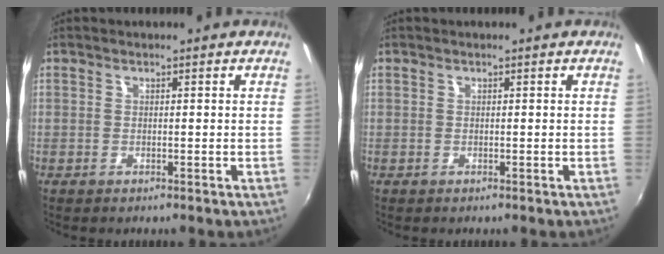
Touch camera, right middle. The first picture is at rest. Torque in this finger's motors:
{"motor_torque": [0.00, 0.00, 0.00, 0.00]}